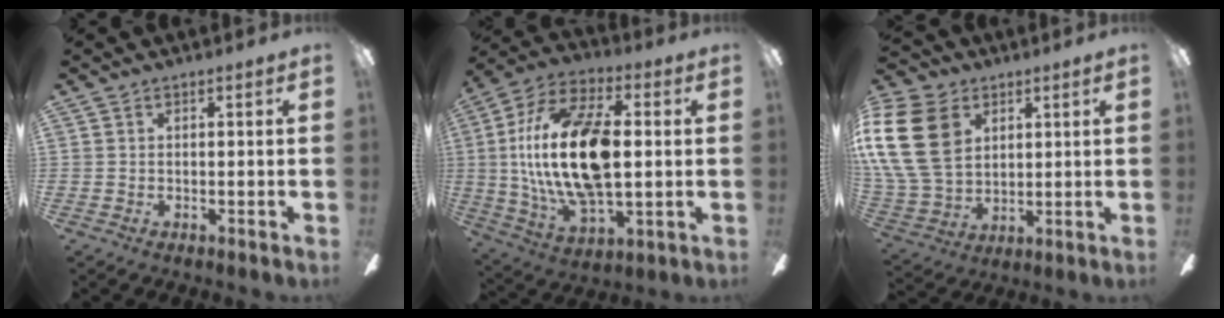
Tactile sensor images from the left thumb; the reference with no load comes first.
{"total": 23.6, "force": [2.3, 12.0, 20.1], "torque": [-0.422, -0.001, 0.041]}
{"total": 20.1, "force": [6.0, 14.8, 12.1], "torque": [-0.283, -0.010, 0.109]}